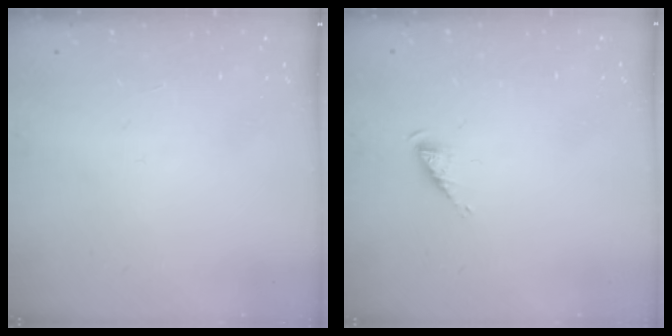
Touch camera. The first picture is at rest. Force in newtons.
{"total": 2.7, "press": 2.7, "slide": 0.4}